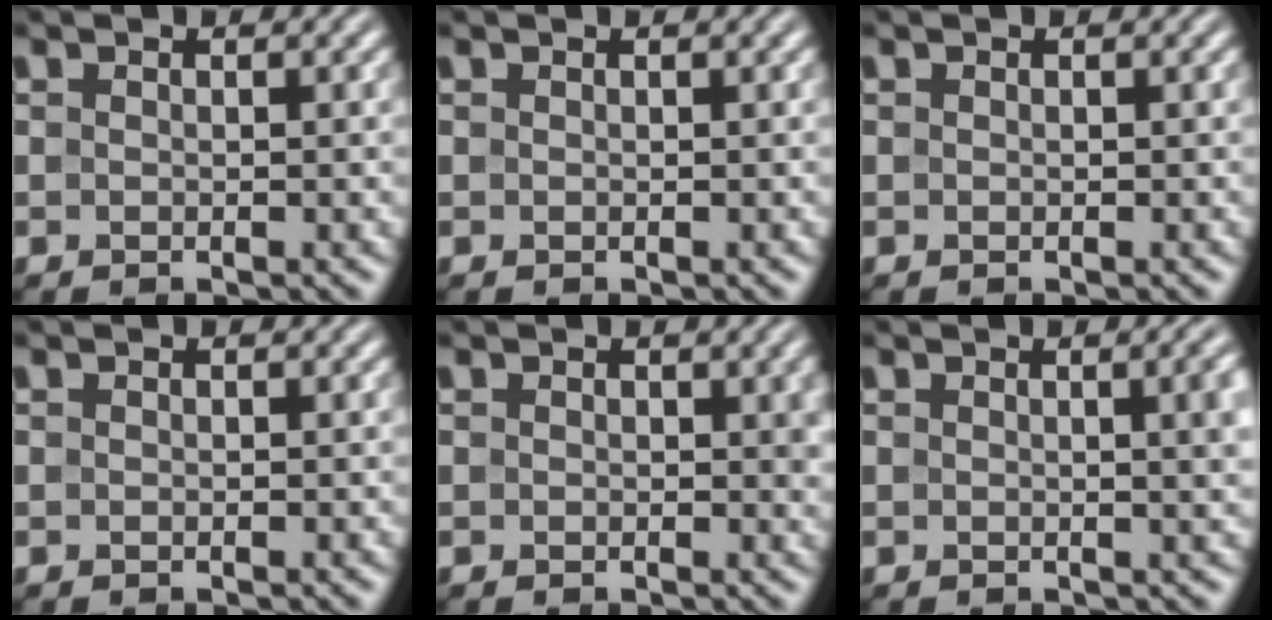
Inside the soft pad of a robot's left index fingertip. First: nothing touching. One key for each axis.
{"total": 0.5, "fx": 0.4, "fy": 0.1, "fz": 0.4, "tx": -0.005, "ty": 0.008, "tz": 0.006}
{"total": 0.0}
{"total": 0.0}
{"total": 1.3, "fx": 0.4, "fy": 0.8, "fz": 0.9, "tx": -0.006, "ty": 0.000, "tz": 0.003}
{"total": 3.8, "fx": 0.5, "fy": 1.3, "fz": 3.6, "tx": -0.024, "ty": 0.014, "tz": 0.003}